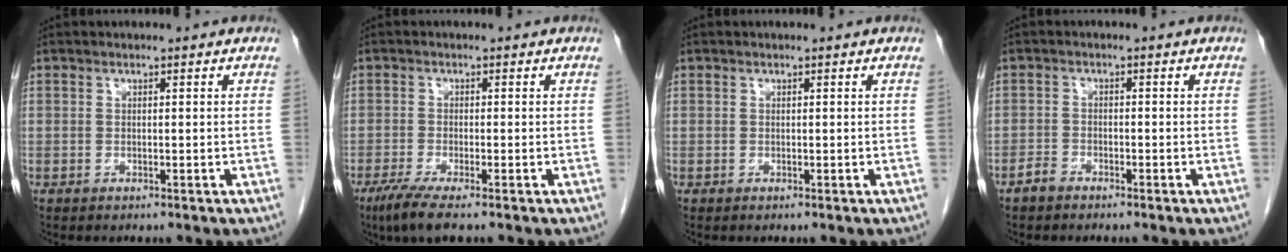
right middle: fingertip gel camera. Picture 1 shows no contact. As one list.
[{"total": 4.8, "force": [-3.2, 0.3, 3.5], "torque": [-0.068, -0.015, -0.061]}, {"total": 0.0}, {"total": 1.7, "force": [-1.5, 0.7, 0.5], "torque": [-0.013, 0.002, -0.027]}]